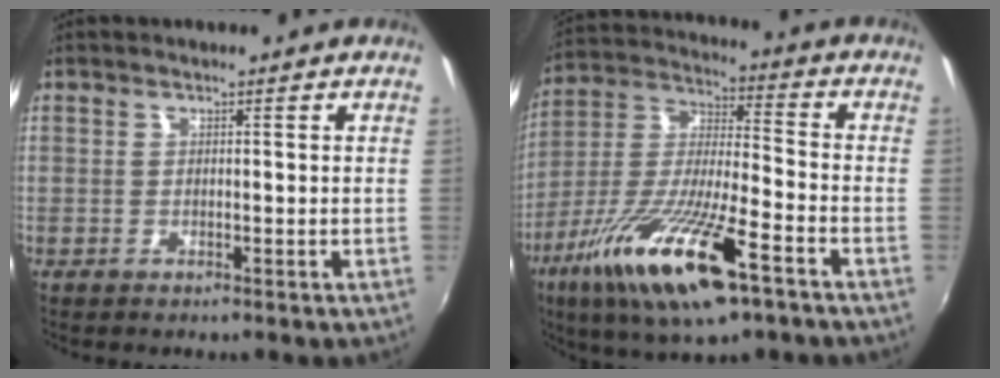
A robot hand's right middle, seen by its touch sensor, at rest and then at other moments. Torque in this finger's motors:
{"motor_torque": [1.34, -0.80, 1.05, 0.21]}